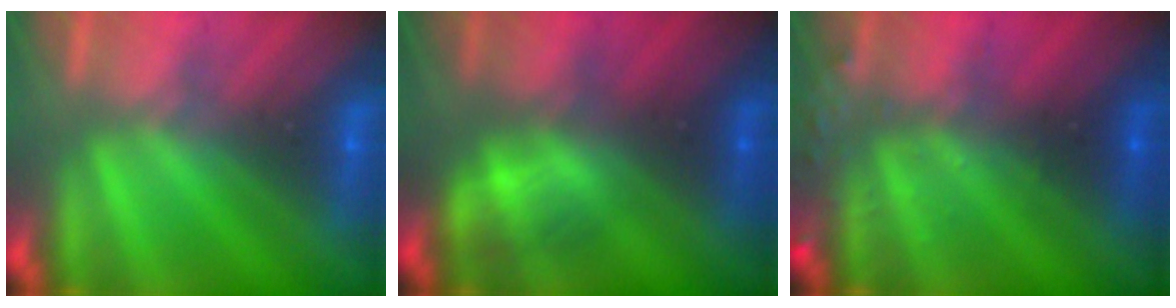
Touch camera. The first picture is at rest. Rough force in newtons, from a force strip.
{"total": 2.3}
{"total": 3.1}